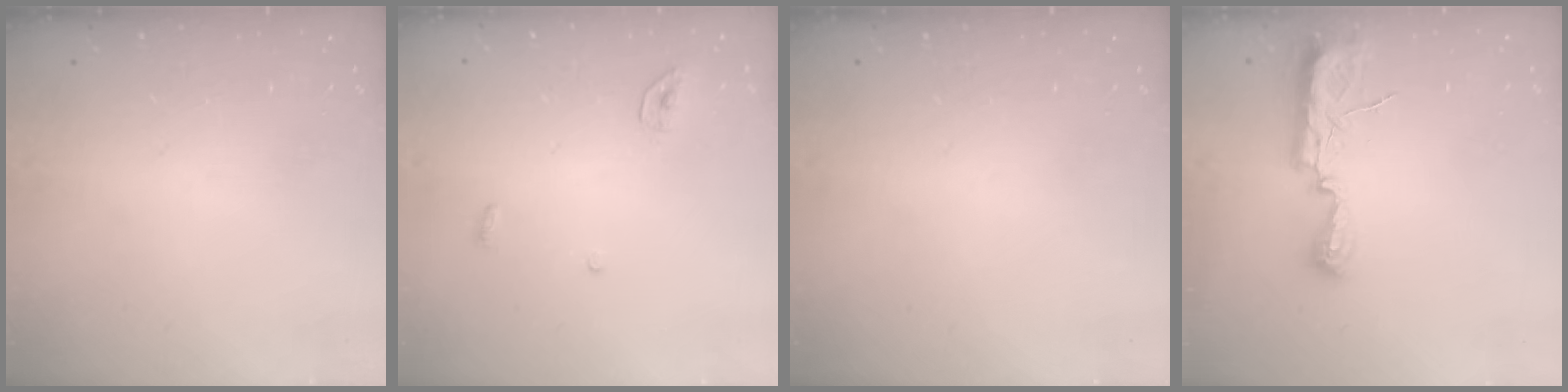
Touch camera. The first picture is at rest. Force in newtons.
{"total": 3.5, "press": 3.5, "slide": 0.3}
{"total": 0.0}
{"total": 10.3, "press": 8.9, "slide": 5.2}